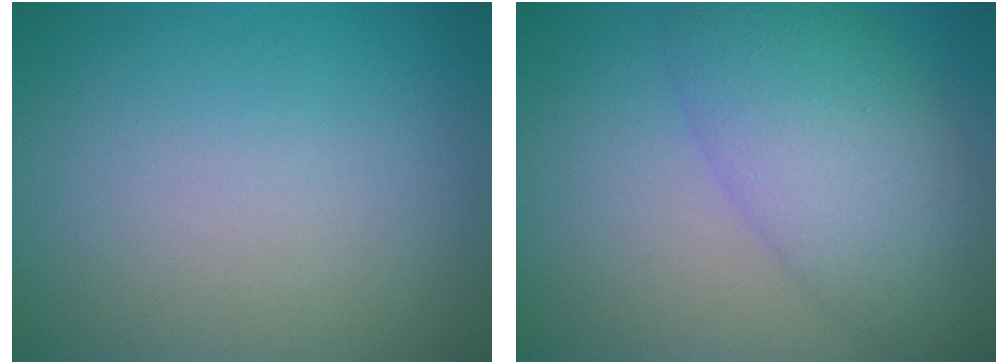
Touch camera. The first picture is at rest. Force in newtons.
{"total": 7.2, "press": 7.2, "slide": 0.3}